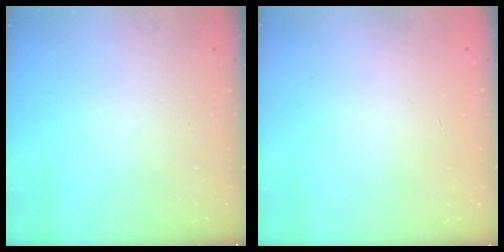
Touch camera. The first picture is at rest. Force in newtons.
{"total": 0.0}